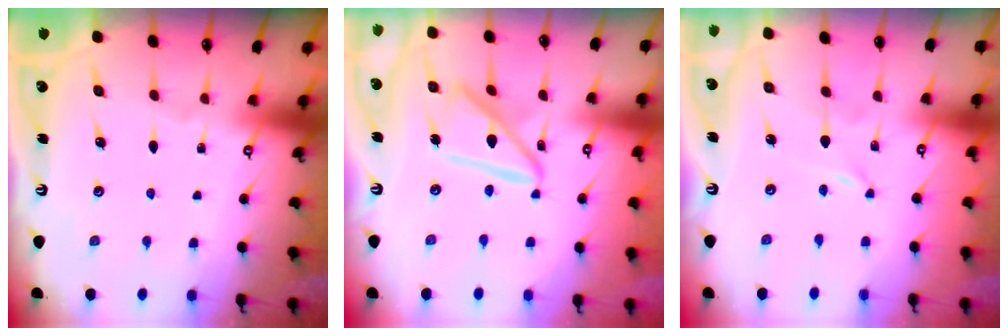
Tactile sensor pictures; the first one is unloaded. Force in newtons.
{"total": 14.2, "press": 14.1, "slide": 1.4}
{"total": 0.0}